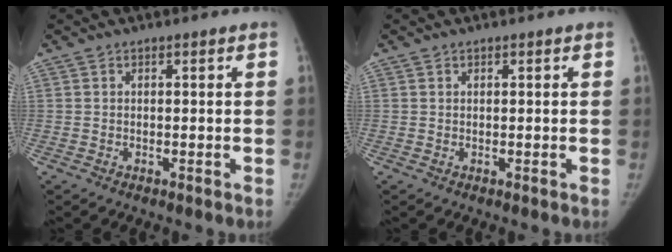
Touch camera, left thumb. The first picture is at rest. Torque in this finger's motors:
{"motor_torque": [-0.04, -0.08, 0.27, -0.20, 0.03]}